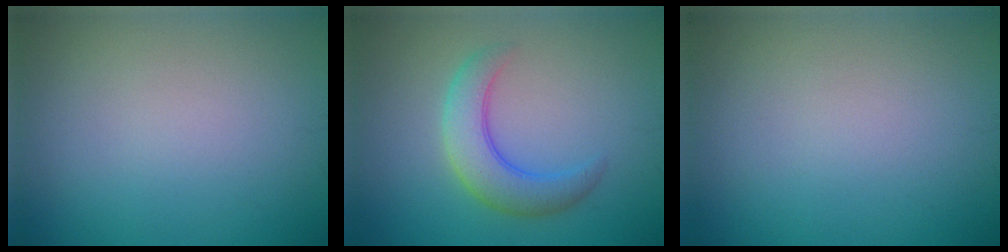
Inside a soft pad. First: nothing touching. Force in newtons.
{"total": 4.3, "press": 4.3, "slide": 0.2}
{"total": 0.0}